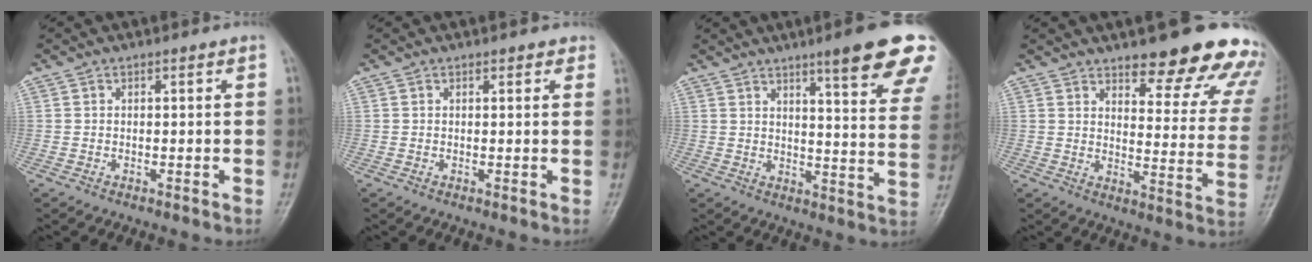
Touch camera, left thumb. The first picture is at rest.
{"total": 1.5, "force": [1.1, 0.8, 0.6], "torque": [0.006, -0.002, 0.006]}
{"total": 18.1, "force": [11.9, 2.3, 13.5], "torque": [-0.146, -0.051, 0.144]}
{"total": 20.0, "force": [16.0, 5.7, 10.6], "torque": [-0.082, -0.094, 0.187]}